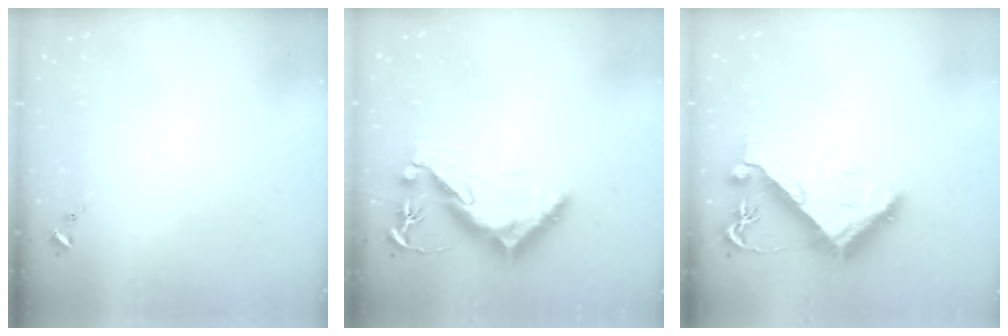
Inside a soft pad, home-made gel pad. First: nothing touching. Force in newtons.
{"total": 9.9, "press": 9.8, "slide": 1.1}
{"total": 10.3, "press": 10.2, "slide": 1.5}